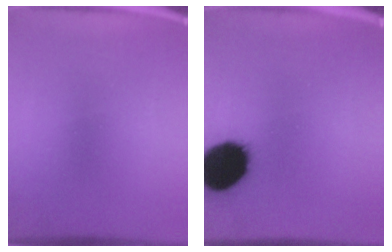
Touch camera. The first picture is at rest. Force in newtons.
{"total": 19.0}